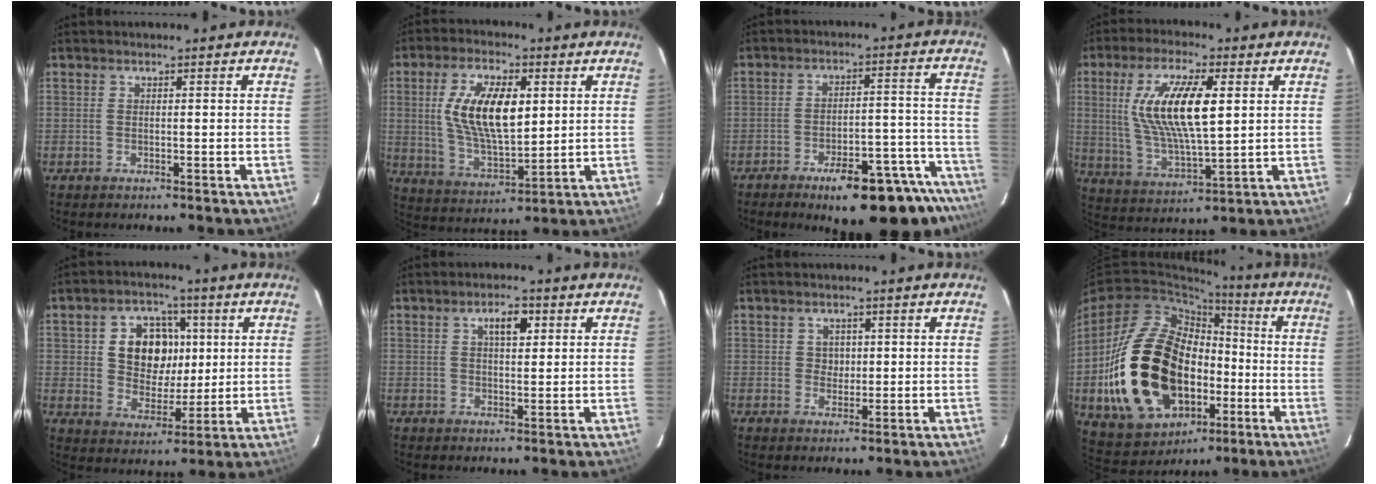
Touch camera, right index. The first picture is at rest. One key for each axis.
{"total": 14.3, "fx": 2.9, "fy": 6.4, "fz": 12.4, "tx": -0.236, "ty": 0.003, "tz": 0.062}
{"total": 18.9, "fx": -15.1, "fy": 4.4, "fz": 10.5, "tx": -0.120, "ty": 0.010, "tz": -0.194}
{"total": 15.1, "fx": 3.5, "fy": 4.6, "fz": 13.9, "tx": -0.271, "ty": 0.002, "tz": 0.074}
{"total": 11.2, "fx": 2.3, "fy": 8.9, "fz": 6.4, "tx": -0.129, "ty": 0.022, "tz": 0.047}
{"total": 4.1, "fx": 1.6, "fy": 1.8, "fz": 3.3, "tx": -0.054, "ty": 0.011, "tz": 0.028}
{"total": 2.3, "fx": 0.4, "fy": 2.2, "fz": 0.4, "tx": -0.002, "ty": 0.007, "tz": 0.007}
{"total": 26.3, "fx": -4.1, "fy": 18.0, "fz": 18.8, "tx": -0.402, "ty": 0.020, "tz": -0.034}